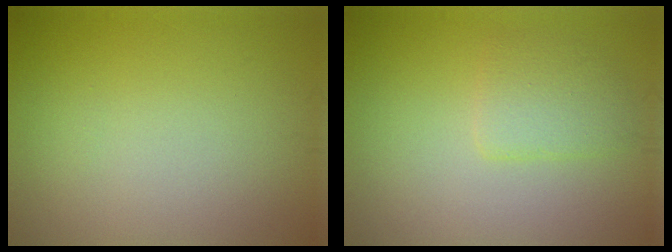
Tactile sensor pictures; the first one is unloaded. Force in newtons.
{"total": 2.4, "press": 2.4, "slide": 0.2}